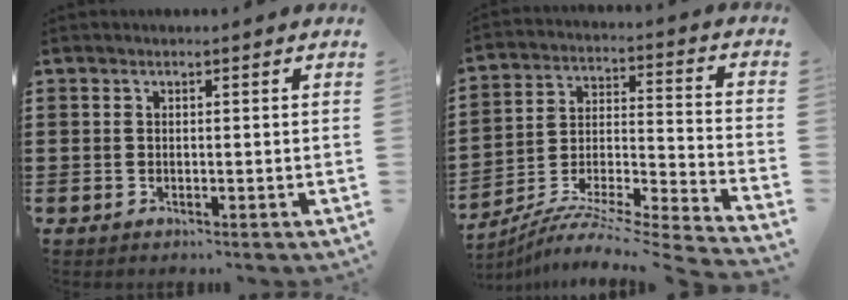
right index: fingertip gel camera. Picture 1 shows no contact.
{"total": 7.1, "force": [-6.4, -0.1, 3.0], "torque": [-0.055, -0.005, -0.135]}